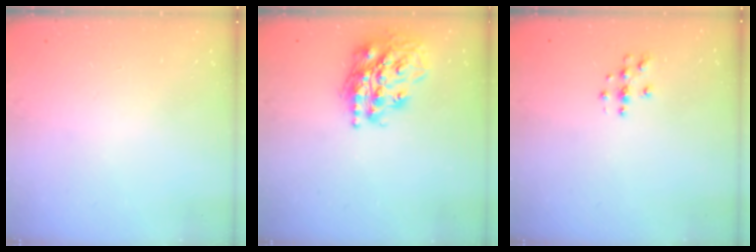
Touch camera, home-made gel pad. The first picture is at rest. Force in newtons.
{"total": 19.9, "press": 19.8, "slide": 2.4}
{"total": 3.6, "press": 3.6, "slide": 0.5}